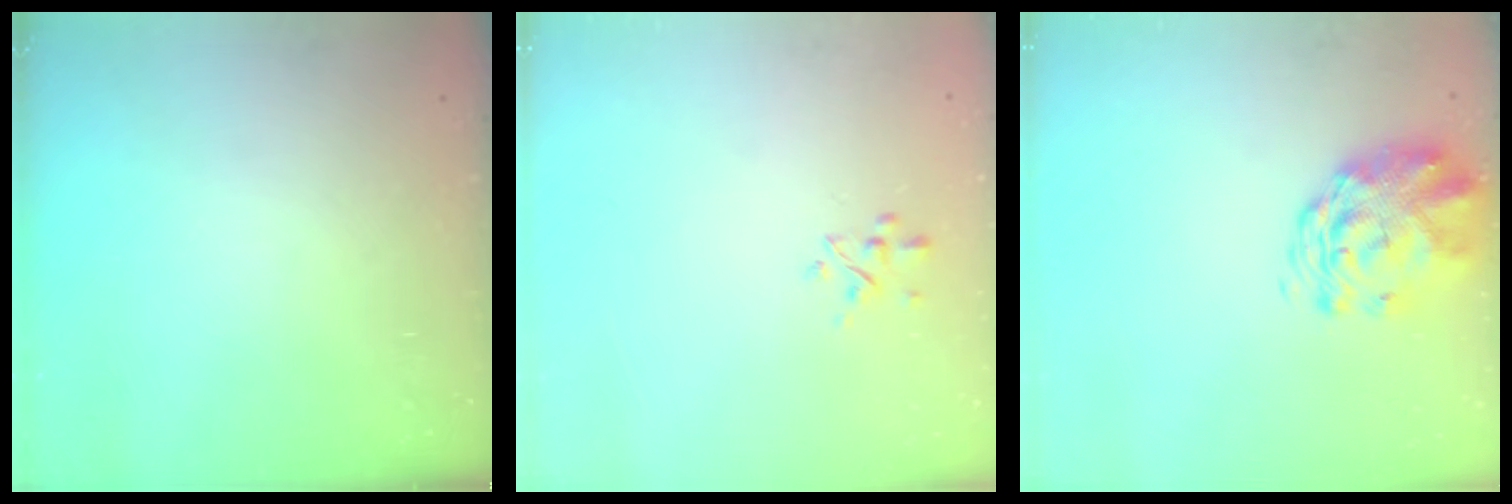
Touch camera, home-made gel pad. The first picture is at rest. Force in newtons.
{"total": 2.8, "press": 2.7, "slide": 0.8}
{"total": 2.8, "press": 2.6, "slide": 1.1}